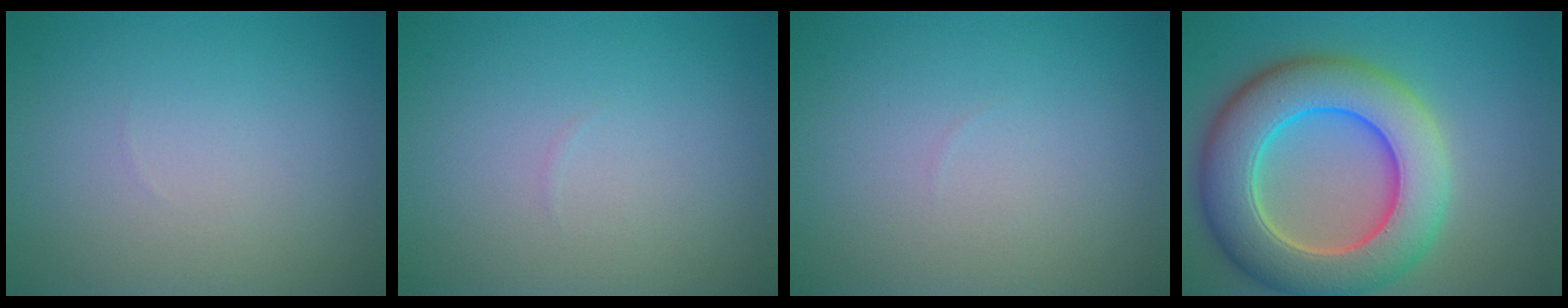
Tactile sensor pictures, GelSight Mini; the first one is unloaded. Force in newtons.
{"total": 0.0}
{"total": 0.0}
{"total": 10.5, "press": 10.5, "slide": 0.7}